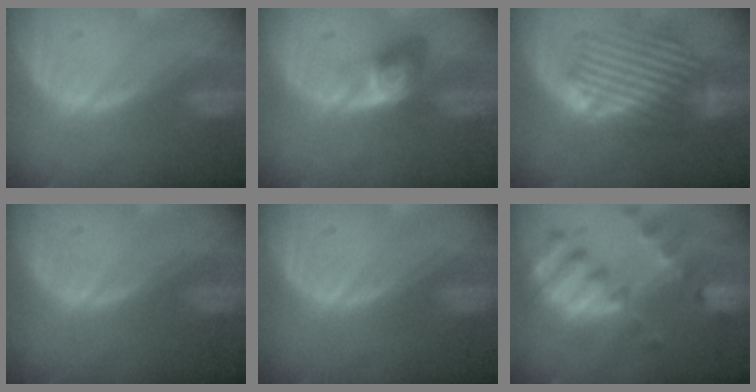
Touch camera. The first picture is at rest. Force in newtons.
{"total": 4.0, "press": 4.0, "slide": 0.2}
{"total": 9.0, "press": 8.6, "slide": 2.7}
{"total": 0.0}
{"total": 0.0}
{"total": 10.0, "press": 8.9, "slide": 4.6}